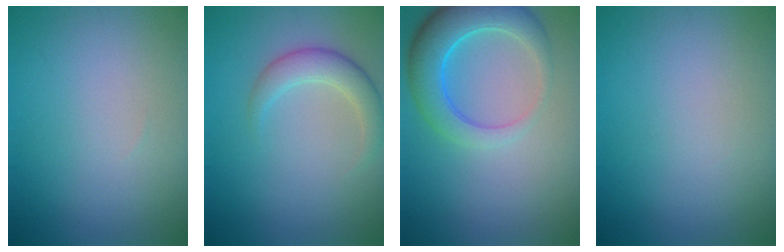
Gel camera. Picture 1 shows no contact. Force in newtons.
{"total": 2.9, "press": 2.9, "slide": 0.2}
{"total": 5.7, "press": 5.7, "slide": 0.2}
{"total": 0.0}